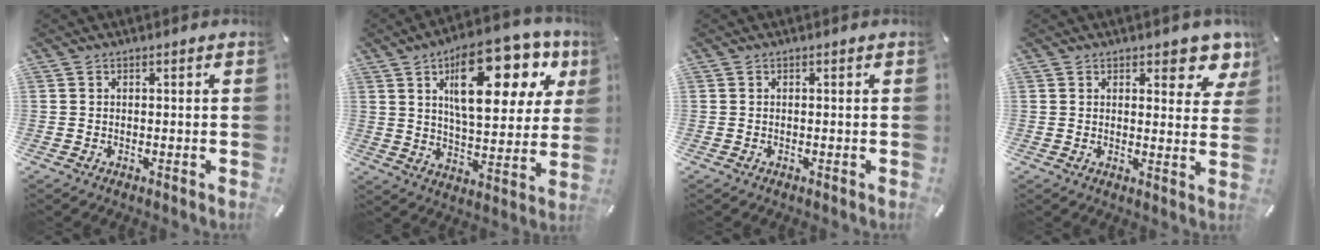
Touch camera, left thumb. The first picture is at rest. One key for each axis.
{"total": 23.0, "fx": 11.2, "fy": 9.7, "fz": 17.6, "tx": -0.273, "ty": -0.044, "tz": 0.181}
{"total": 0.0}
{"total": 7.0, "fx": 5.1, "fy": 3.3, "fz": 3.6, "tx": -0.020, "ty": -0.040, "tz": 0.083}